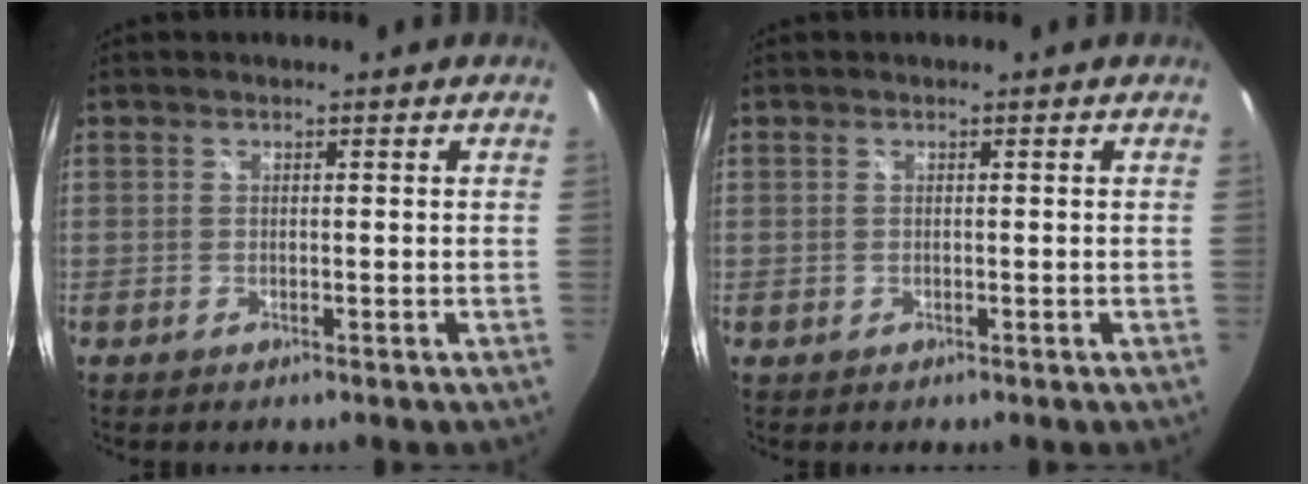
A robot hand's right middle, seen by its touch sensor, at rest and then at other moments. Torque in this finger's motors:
{"motor_torque": [0.31, -0.23, 0.00, 0.01]}